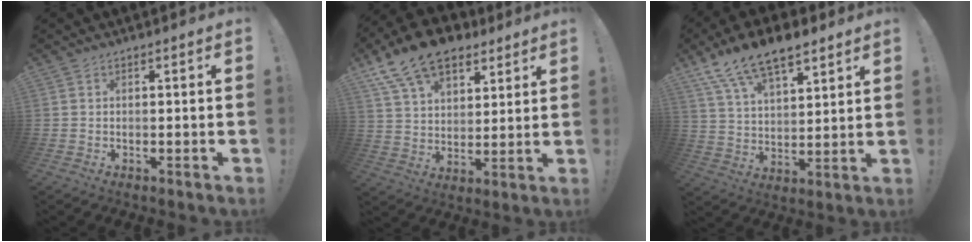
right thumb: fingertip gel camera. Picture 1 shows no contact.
{"total": 16.1, "force": [10.5, 9.3, 8.0], "torque": [-0.138, -0.063, 0.195]}
{"total": 13.7, "force": [9.8, 5.9, 7.4], "torque": [-0.136, -0.056, 0.181]}